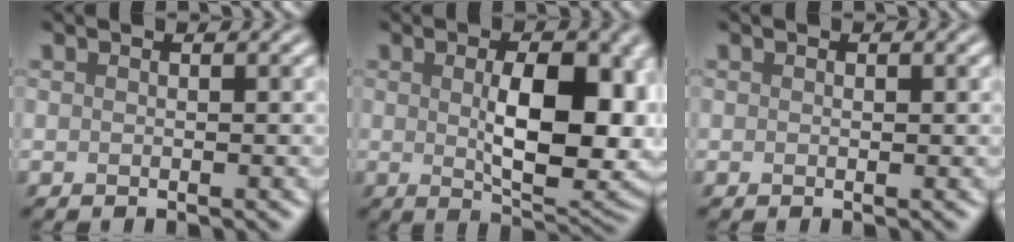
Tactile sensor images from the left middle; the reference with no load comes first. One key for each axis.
{"total": 9.6, "fx": 0.4, "fy": 4.3, "fz": 8.5, "tx": -0.129, "ty": -0.007, "tz": 0.016}
{"total": 0.0}